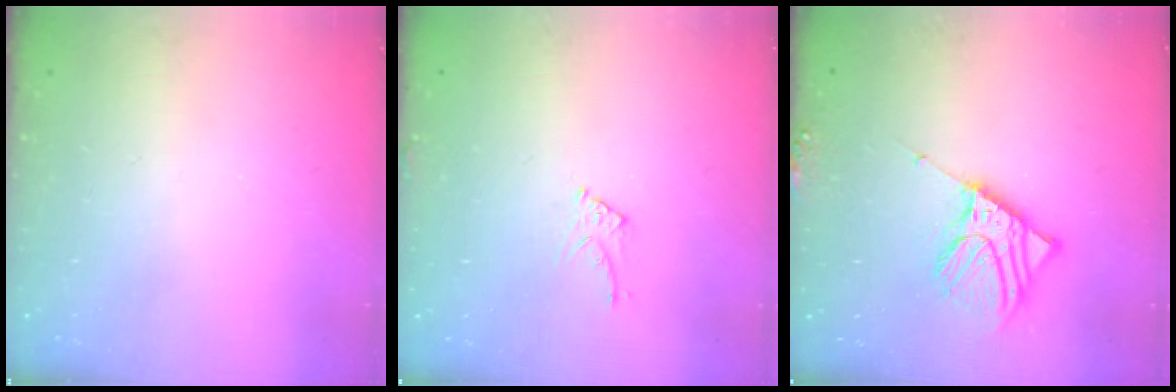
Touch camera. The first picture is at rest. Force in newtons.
{"total": 6.8, "press": 6.8, "slide": 0.4}
{"total": 9.6, "press": 9.5, "slide": 1.4}